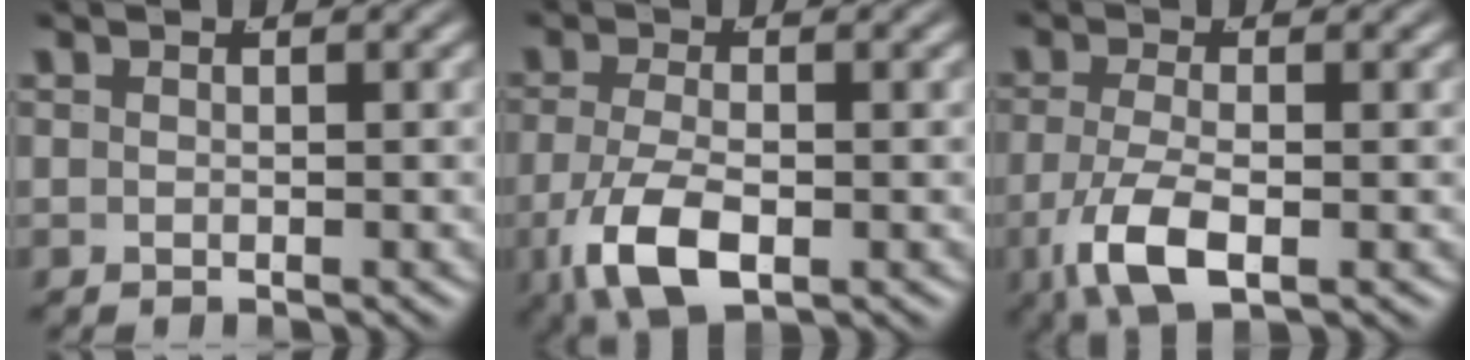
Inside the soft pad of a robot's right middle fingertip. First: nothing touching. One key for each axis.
{"total": 5.9, "fx": -2.3, "fy": 2.8, "fz": 4.7, "tx": -0.104, "ty": -0.033, "tz": -0.018}
{"total": 5.0, "fx": -2.0, "fy": 1.9, "fz": 4.2, "tx": -0.090, "ty": -0.027, "tz": -0.019}